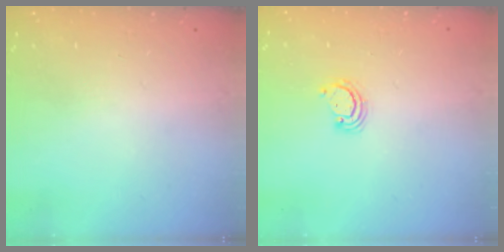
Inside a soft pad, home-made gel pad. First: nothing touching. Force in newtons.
{"total": 2.6, "press": 2.6, "slide": 0.3}